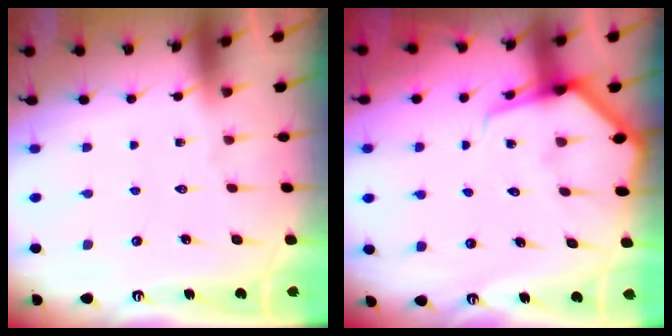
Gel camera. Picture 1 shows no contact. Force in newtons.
{"total": 5.7, "press": 5.6, "slide": 0.6}